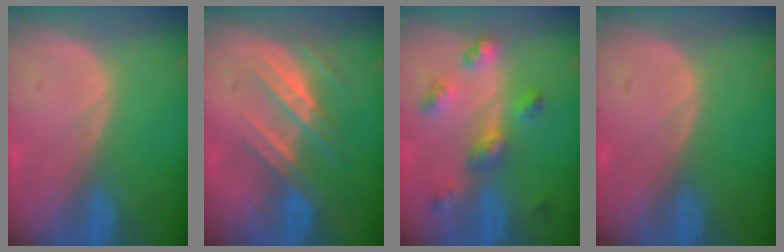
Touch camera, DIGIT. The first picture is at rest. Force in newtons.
{"total": 7.2, "press": 6.6, "slide": 2.7}
{"total": 6.6, "press": 5.8, "slide": 3.1}
{"total": 0.0}